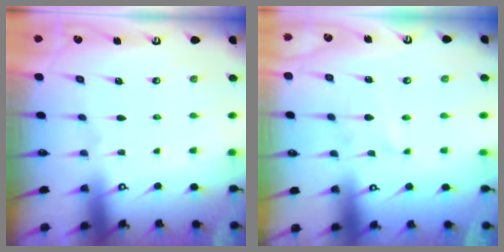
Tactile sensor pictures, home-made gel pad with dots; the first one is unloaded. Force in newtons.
{"total": 0.9, "press": 0.9, "slide": 0.1}